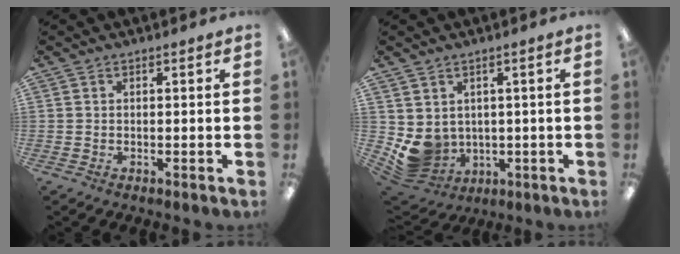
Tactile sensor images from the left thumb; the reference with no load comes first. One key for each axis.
{"total": 6.5, "fx": 0.8, "fy": 6.2, "fz": 2.0, "tx": -0.063, "ty": -0.017, "tz": 0.026}